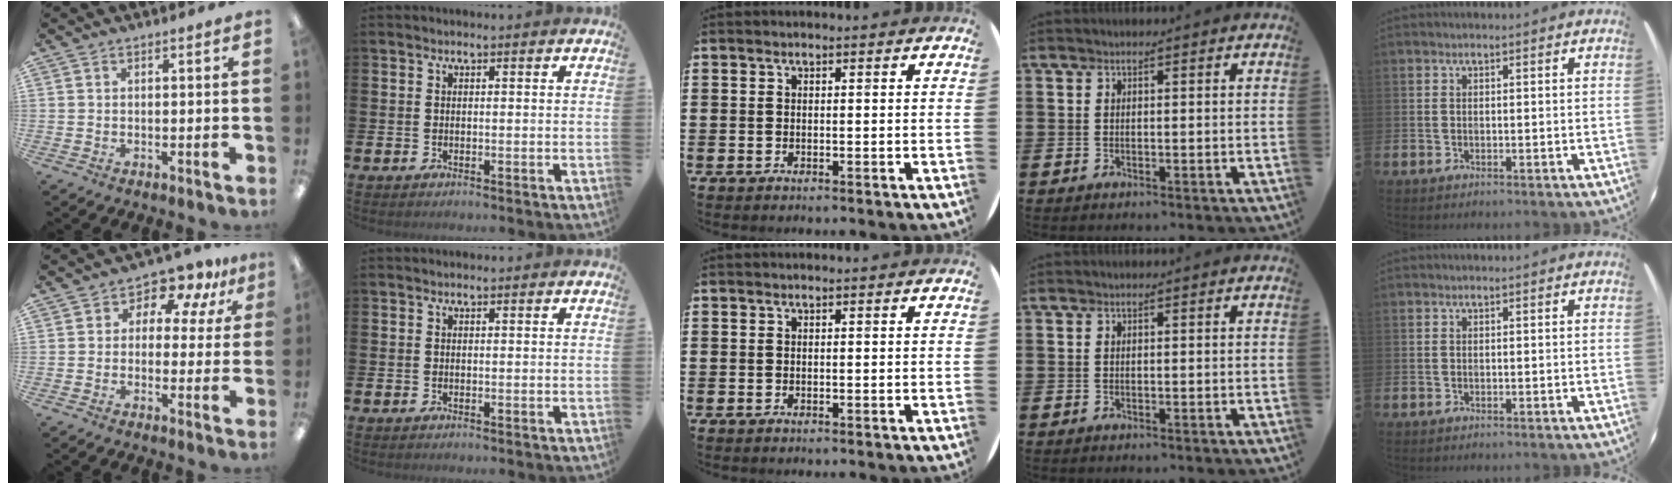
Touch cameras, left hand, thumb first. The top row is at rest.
{"thumb": {"total": 6.9, "force": [4.1, 4.7, 3.0], "torque": [-0.043, -0.032, 0.071]}}